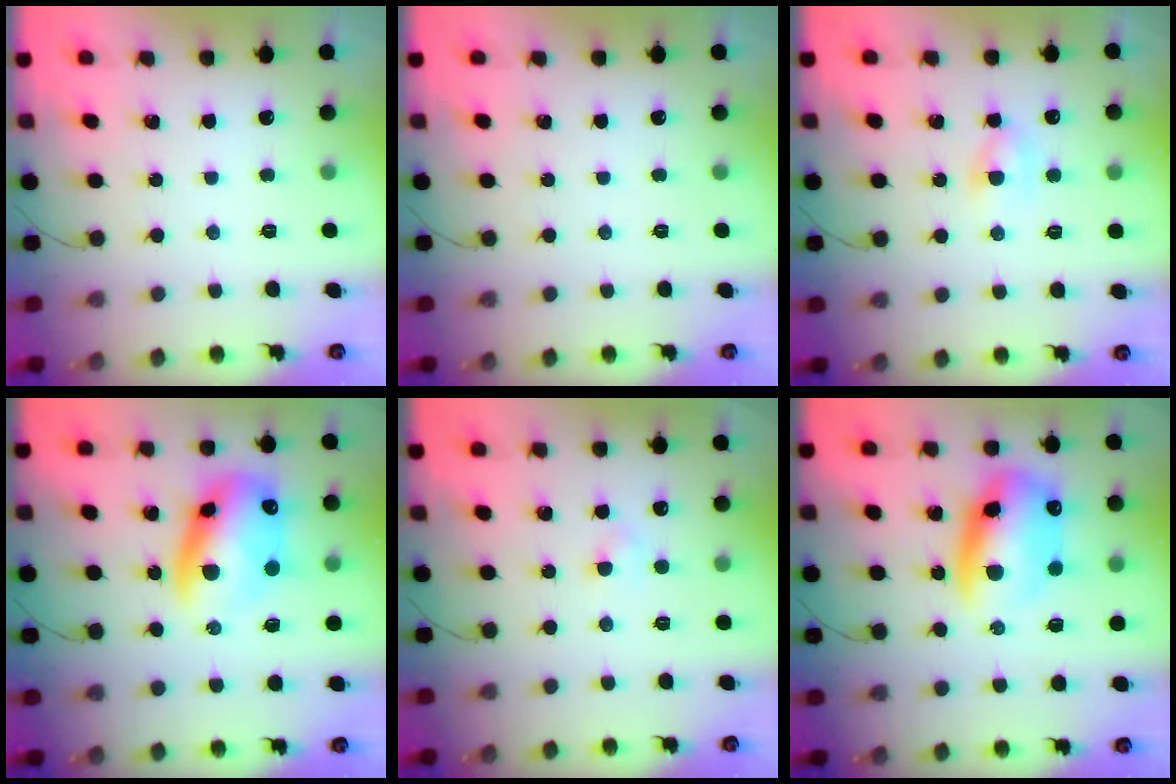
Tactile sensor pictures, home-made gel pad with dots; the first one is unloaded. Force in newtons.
{"total": 0.0}
{"total": 3.4, "press": 3.2, "slide": 1.0}
{"total": 14.2, "press": 13.7, "slide": 3.6}
{"total": 2.4, "press": 2.3, "slide": 0.8}
{"total": 14.1, "press": 13.7, "slide": 3.3}